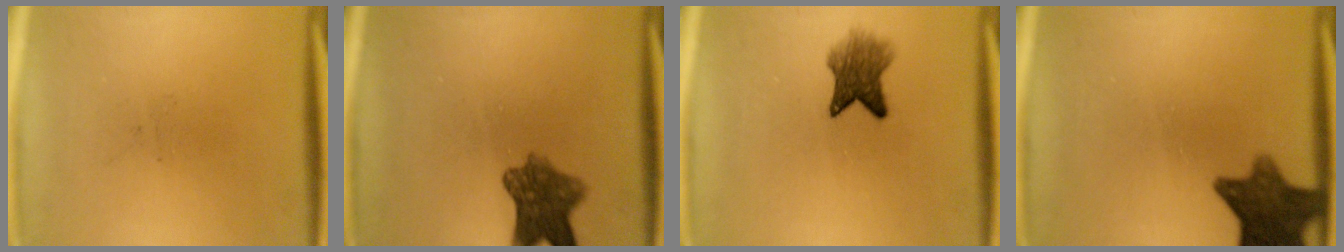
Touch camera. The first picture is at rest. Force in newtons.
{"total": 7.3}
{"total": 5.6}
{"total": 10.6}